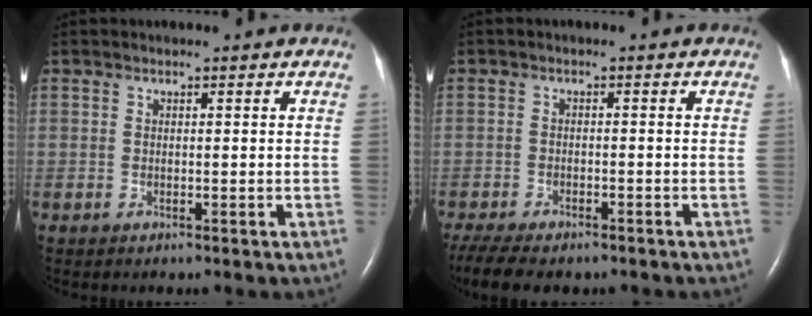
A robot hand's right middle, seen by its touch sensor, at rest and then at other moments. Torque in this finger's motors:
{"motor_torque": [0.57, -0.55, 0.10, 0.07]}